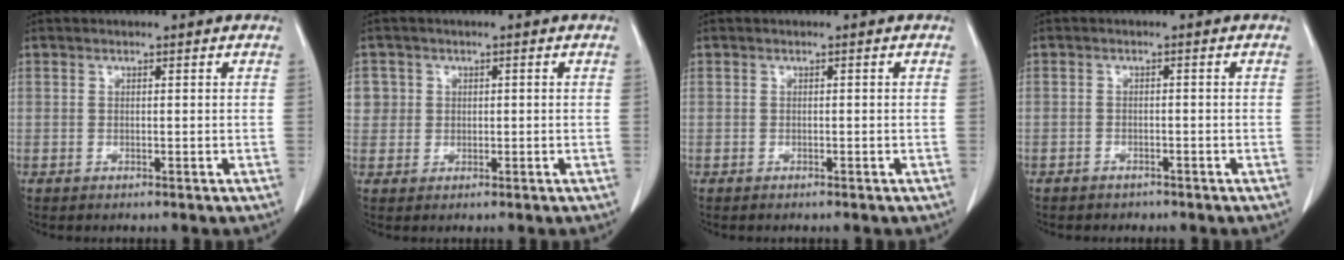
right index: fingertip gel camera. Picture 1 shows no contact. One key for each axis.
{"total": 2.8, "fx": 0.5, "fy": 2.8, "fz": -0.1, "tx": 0.022, "ty": 0.007, "tz": 0.004}
{"total": 0.0}
{"total": 1.8, "fx": -1.5, "fy": 1.0, "fz": 0.1, "tx": -0.008, "ty": 0.002, "tz": -0.023}